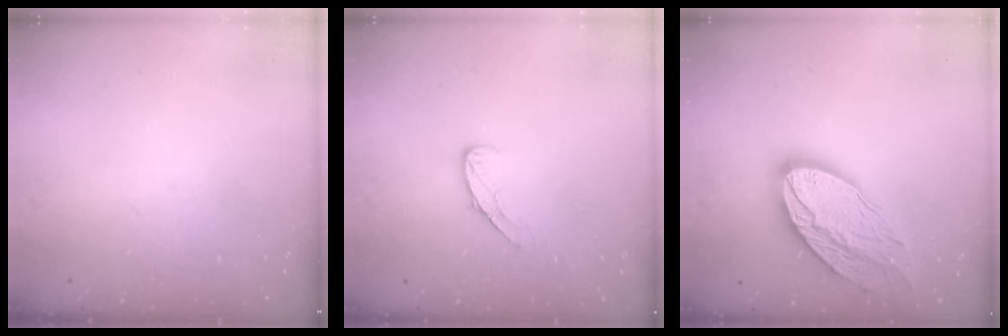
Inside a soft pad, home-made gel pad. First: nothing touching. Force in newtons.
{"total": 5.1, "press": 5.1, "slide": 0.4}
{"total": 18.4, "press": 18.4, "slide": 1.7}